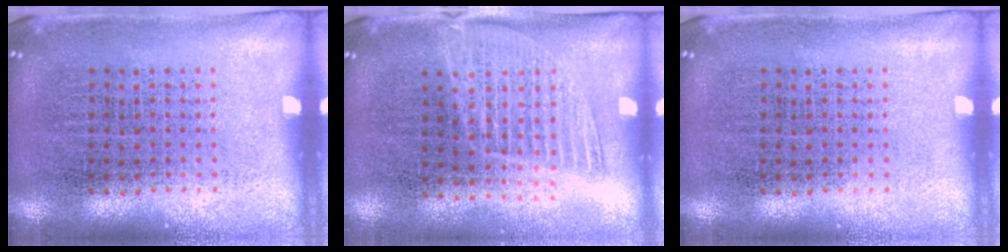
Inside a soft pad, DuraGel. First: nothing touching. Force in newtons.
{"total": 1.3, "press": 1.2, "slide": 0.6}
{"total": 0.0}